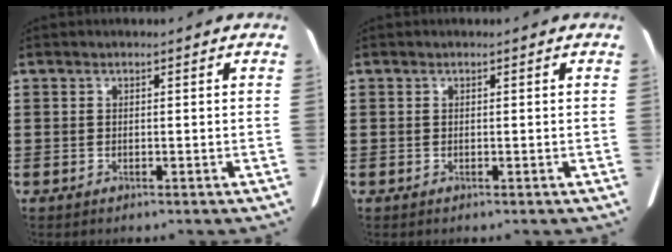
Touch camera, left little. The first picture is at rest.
{"total": 0.0}